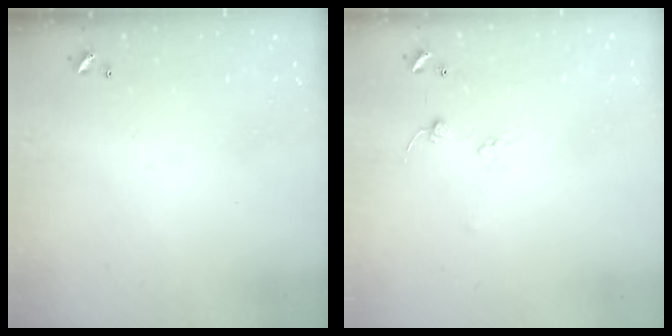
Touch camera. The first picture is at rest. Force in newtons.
{"total": 6.5, "press": 6.4, "slide": 0.6}